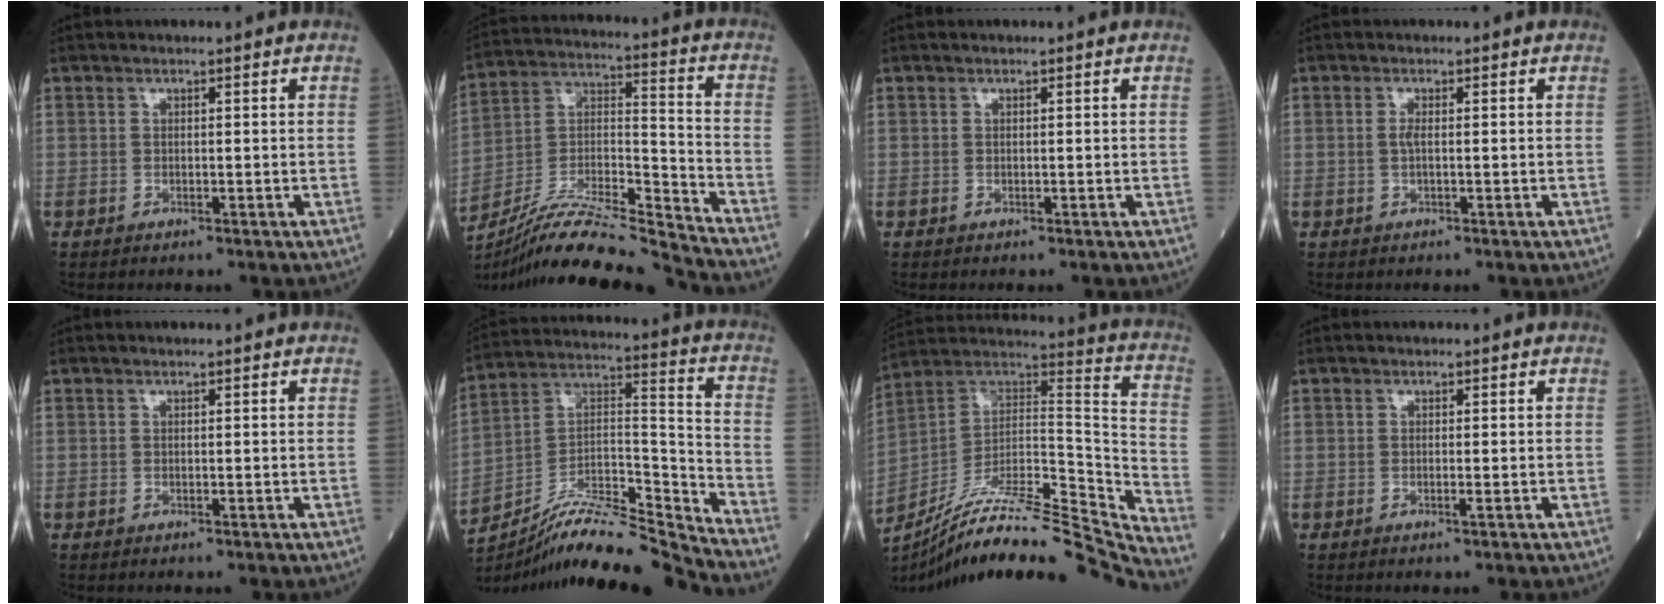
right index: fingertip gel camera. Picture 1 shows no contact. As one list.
[{"total": 18.0, "force": [-16.9, -1.3, 6.0], "torque": [-0.109, 0.017, -0.302]}, {"total": 0.0}, {"total": 1.2, "force": [0.0, 0.2, 1.2], "torque": [-0.029, 0.000, -0.001]}, {"total": 0.0}, {"total": 16.0, "force": [-15.2, -0.6, 4.9], "torque": [-0.079, 0.050, -0.272]}, {"total": 28.4, "force": [-25.6, 0.0, 12.5], "torque": [-0.169, -0.005, -0.401]}, {"total": 0.7, "force": [-0.2, -0.1, 0.7], "torque": [-0.014, -0.001, -0.004]}]